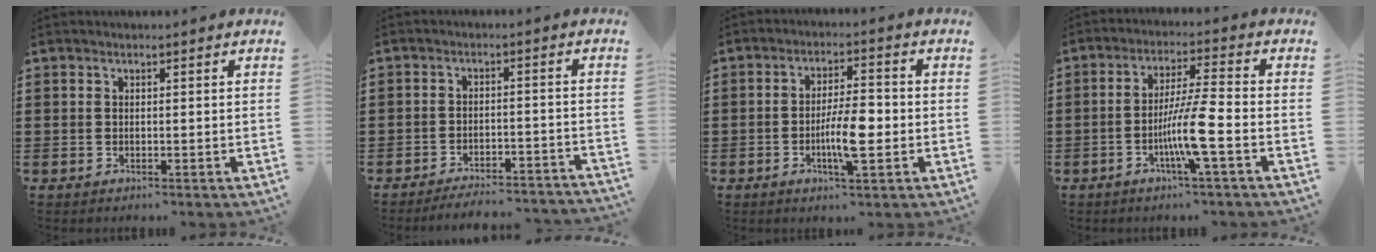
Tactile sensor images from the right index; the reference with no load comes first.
{"total": 3.7, "force": [-3.7, 0.1, 0.7], "torque": [-0.015, 0.001, -0.074]}
{"total": 7.1, "force": [-1.6, 1.9, 6.7], "torque": [-0.127, -0.001, -0.032]}
{"total": 8.3, "force": [-3.0, 0.1, 7.8], "torque": [-0.150, -0.010, -0.061]}